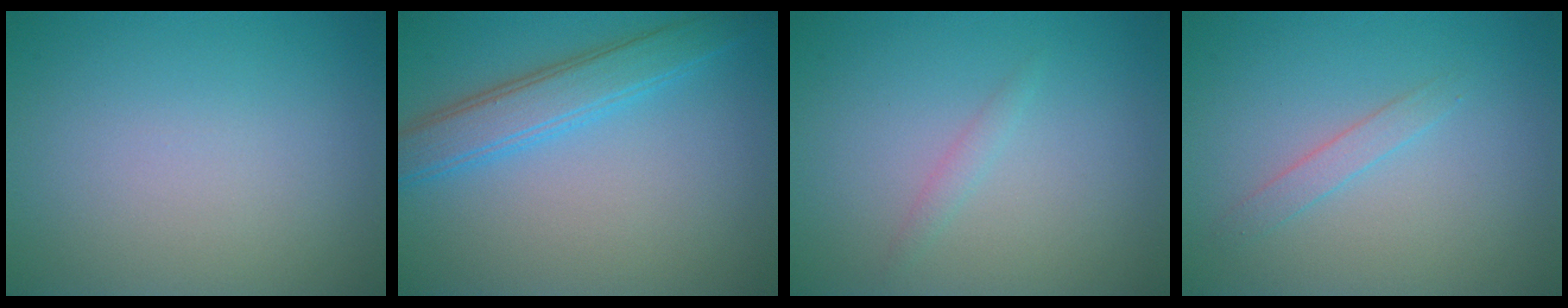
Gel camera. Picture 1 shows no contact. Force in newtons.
{"total": 4.0, "press": 4.0, "slide": 0.1}
{"total": 0.9, "press": 0.8, "slide": 0.0}
{"total": 1.3, "press": 1.3, "slide": 0.1}